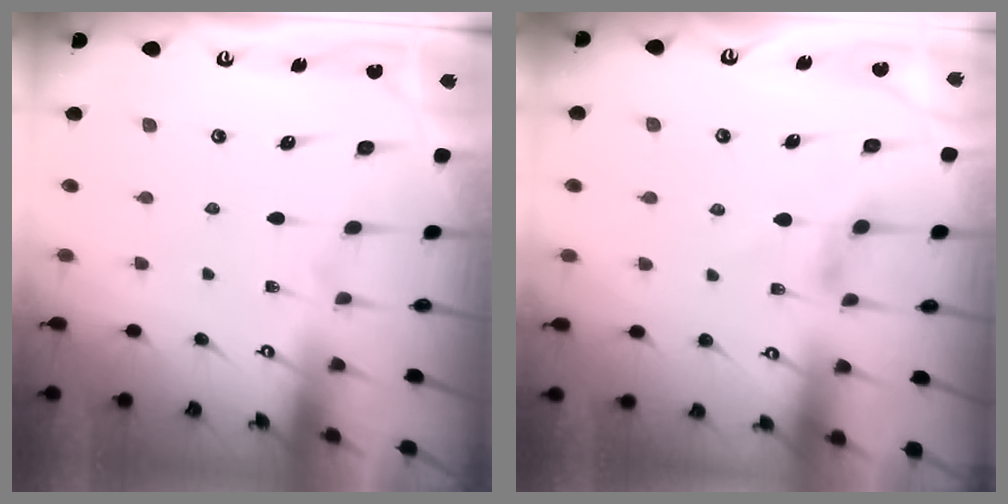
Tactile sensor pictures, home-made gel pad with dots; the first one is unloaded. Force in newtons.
{"total": 2.4, "press": 2.4, "slide": 0.4}